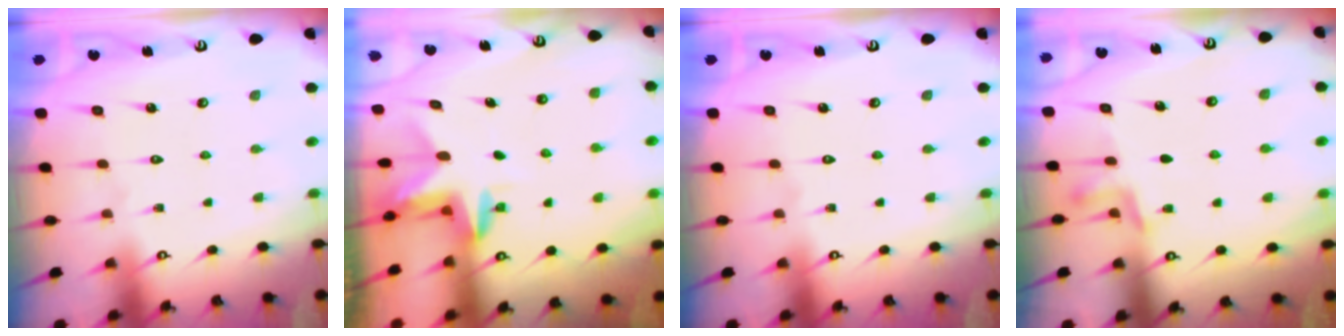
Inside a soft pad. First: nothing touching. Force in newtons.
{"total": 3.0, "press": 3.0, "slide": 0.2}
{"total": 0.0}
{"total": 3.9, "press": 3.8, "slide": 0.9}